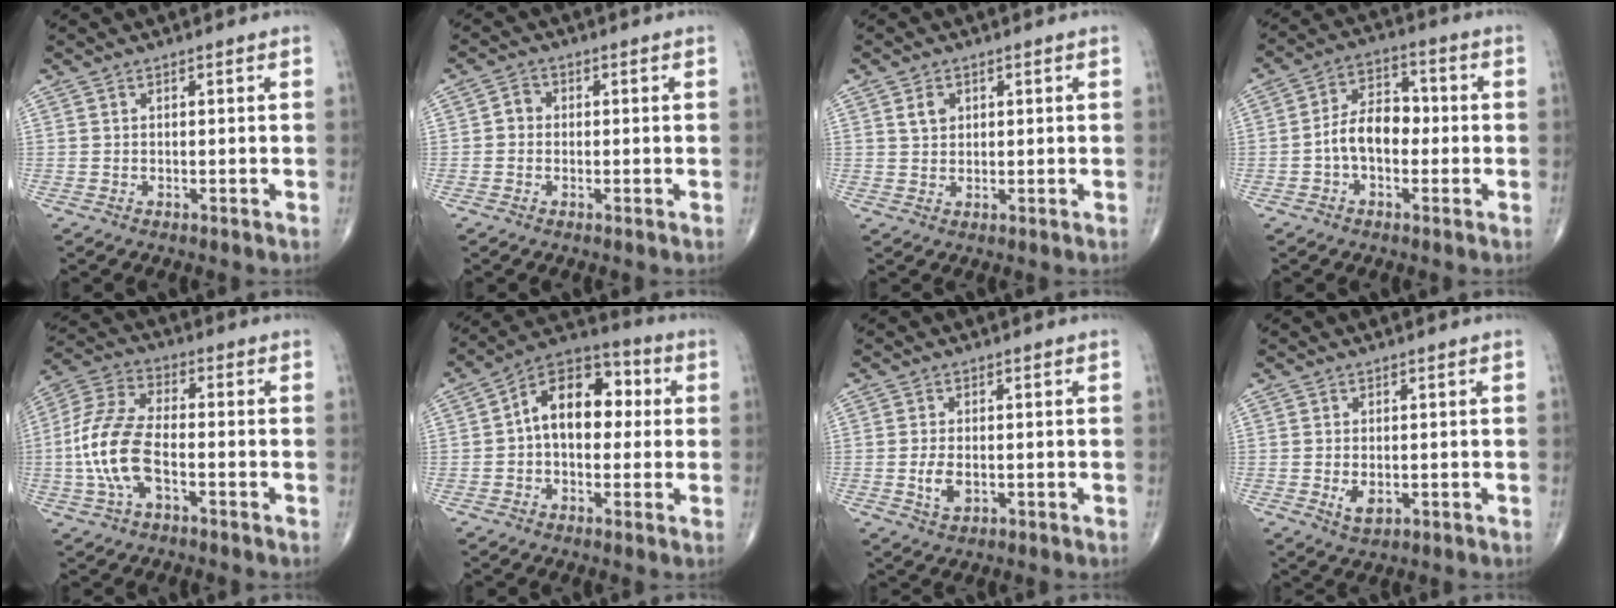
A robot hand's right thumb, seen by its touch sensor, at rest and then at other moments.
{"total": 2.2, "force": [-0.2, 2.0, 1.0], "torque": [-0.004, 0.007, -0.012]}
{"total": 2.8, "force": [1.1, 2.1, 1.5], "torque": [-0.016, -0.004, 0.021]}
{"total": 8.6, "force": [-1.3, 5.5, 6.5], "torque": [-0.096, 0.034, -0.035]}
{"total": 12.3, "force": [-2.8, 5.9, 10.5], "torque": [-0.231, 0.029, -0.059]}
{"total": 13.5, "force": [1.2, 8.6, 10.2], "torque": [-0.125, 0.038, 0.004]}
{"total": 3.6, "force": [-0.5, 2.0, 3.0], "torque": [-0.058, -0.005, -0.005]}
{"total": 3.0, "force": [-0.4, 1.7, 2.4], "torque": [-0.038, -0.006, 0.000]}